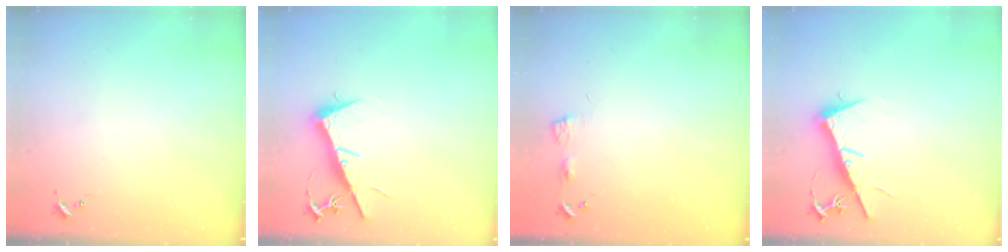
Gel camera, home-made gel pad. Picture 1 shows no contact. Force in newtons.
{"total": 11.3, "press": 11.3, "slide": 0.4}
{"total": 5.0, "press": 5.0, "slide": 0.5}
{"total": 11.3, "press": 11.3, "slide": 0.4}